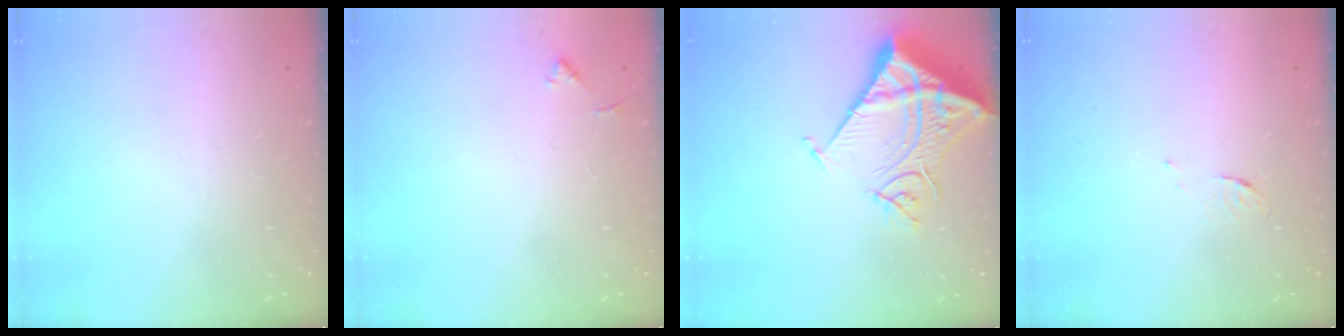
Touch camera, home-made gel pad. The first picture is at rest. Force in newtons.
{"total": 3.5, "press": 3.5, "slide": 0.5}
{"total": 13.5, "press": 13.4, "slide": 1.8}
{"total": 3.7, "press": 3.6, "slide": 0.5}